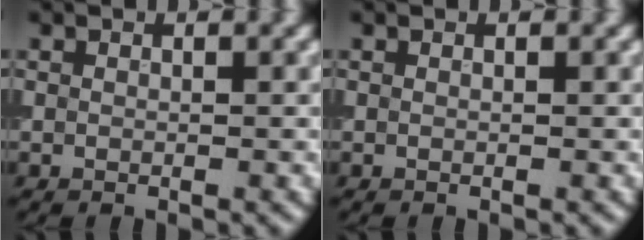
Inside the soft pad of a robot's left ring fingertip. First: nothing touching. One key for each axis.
{"total": 0.0}